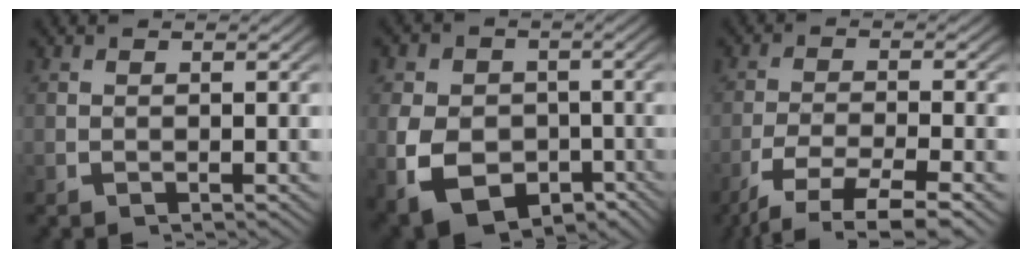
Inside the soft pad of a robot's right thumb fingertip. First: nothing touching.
{"total": 10.5, "force": [-3.6, 8.0, 5.7], "torque": [-0.120, -0.056, -0.038]}
{"total": 6.4, "force": [-3.3, 2.9, 4.7], "torque": [-0.092, -0.014, -0.042]}